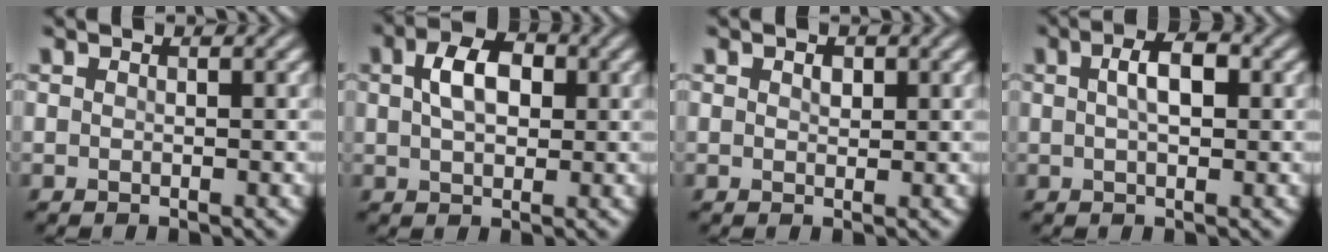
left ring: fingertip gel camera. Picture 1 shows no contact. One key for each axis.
{"total": 4.4, "fx": 1.0, "fy": 2.7, "fz": 3.2, "tx": -0.061, "ty": 0.010, "tz": 0.013}
{"total": 1.0, "fx": 0.5, "fy": 0.6, "fz": 0.6, "tx": -0.009, "ty": -0.001, "tz": 0.007}
{"total": 3.2, "fx": 0.7, "fy": 1.5, "fz": 2.8, "tx": -0.049, "ty": 0.007, "tz": 0.008}